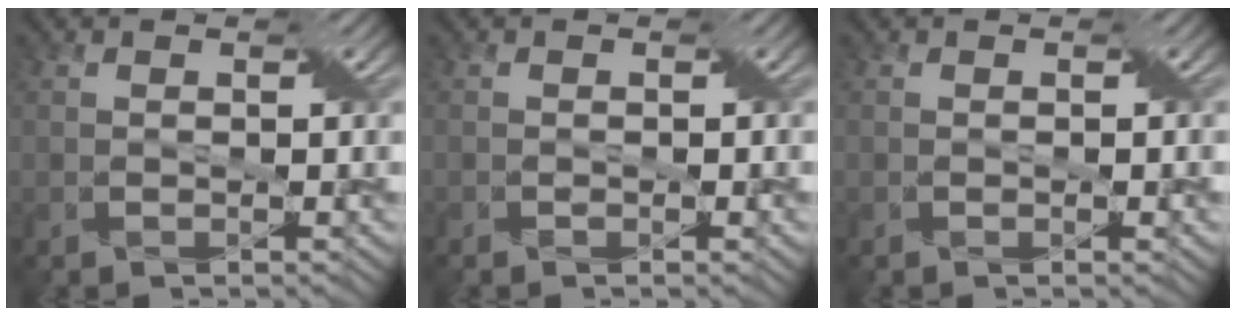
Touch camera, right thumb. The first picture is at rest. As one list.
[{"total": 1.1, "force": [-0.6, 0.6, 0.8], "torque": [-0.013, -0.001, -0.010]}, {"total": 0.9, "force": [-0.2, 0.3, 0.8], "torque": [-0.011, 0.001, -0.005]}]